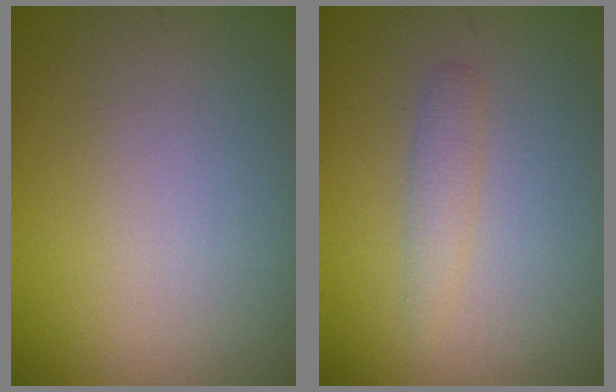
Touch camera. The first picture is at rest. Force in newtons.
{"total": 1.3, "press": 1.3, "slide": 0.0}